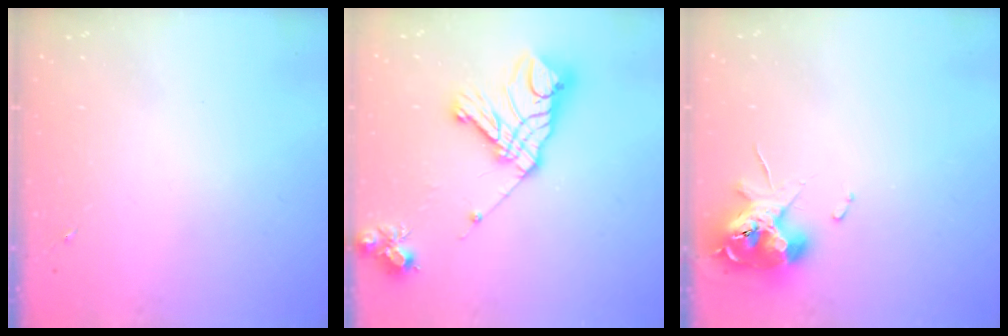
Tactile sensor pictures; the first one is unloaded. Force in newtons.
{"total": 19.8, "press": 19.6, "slide": 2.6}
{"total": 11.3, "press": 11.2, "slide": 1.6}